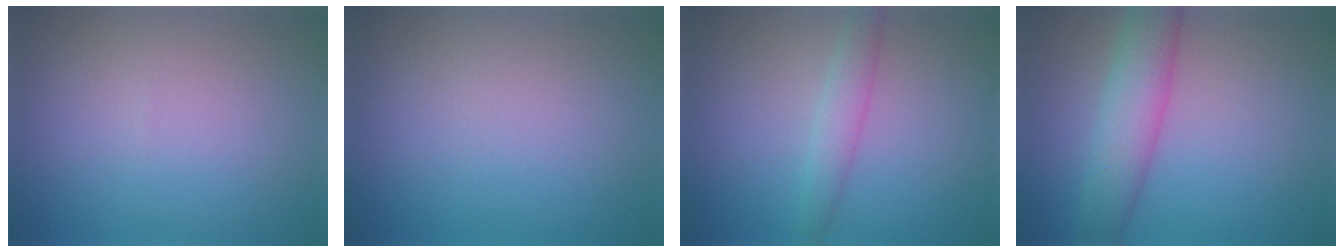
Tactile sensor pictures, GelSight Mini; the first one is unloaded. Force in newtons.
{"total": 0.0}
{"total": 2.2, "press": 2.2, "slide": 0.0}
{"total": 5.2, "press": 5.2, "slide": 0.3}